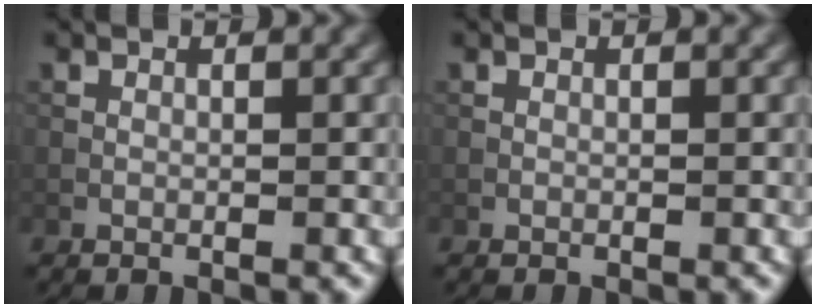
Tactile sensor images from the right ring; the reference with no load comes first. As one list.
[{"total": 0.0}]